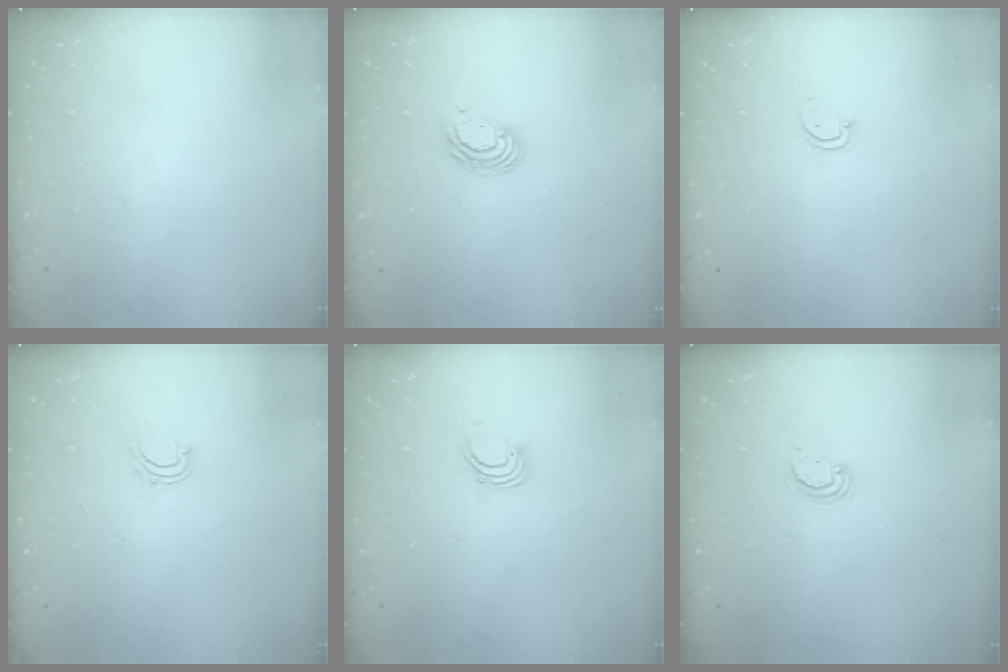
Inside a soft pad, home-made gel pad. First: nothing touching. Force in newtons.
{"total": 5.4, "press": 5.4, "slide": 0.2}
{"total": 2.5, "press": 2.5, "slide": 0.3}
{"total": 4.9, "press": 4.8, "slide": 0.4}
{"total": 2.2, "press": 2.2, "slide": 0.2}
{"total": 2.5, "press": 2.5, "slide": 0.3}